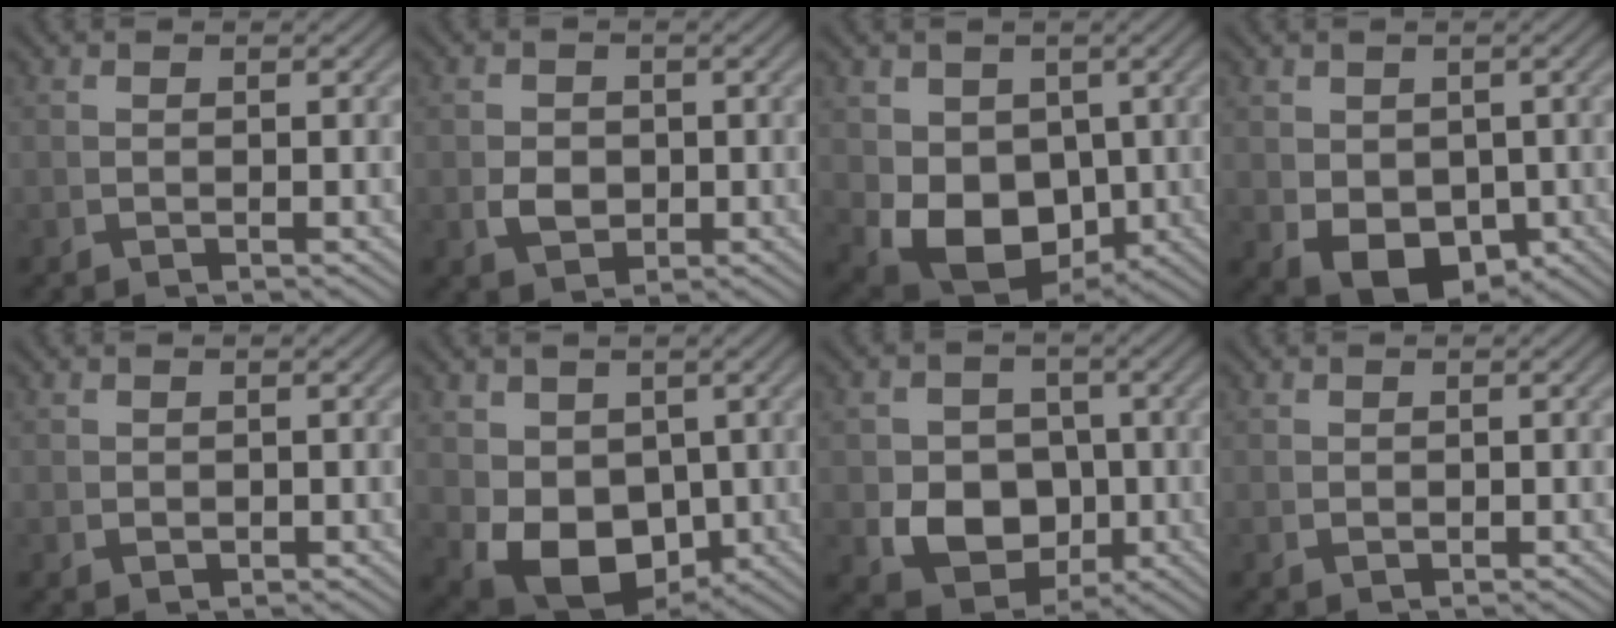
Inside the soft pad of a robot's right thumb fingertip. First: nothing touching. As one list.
[{"total": 3.2, "force": [-0.2, 2.5, 2.0], "torque": [-0.035, -0.013, 0.009]}, {"total": 11.5, "force": [-1.9, 8.5, 7.5], "torque": [-0.170, -0.079, 0.011]}, {"total": 7.0, "force": [-2.2, 4.8, 4.6], "torque": [-0.100, -0.046, -0.002]}, {"total": 1.2, "force": [0.3, 0.9, 0.7], "torque": [-0.018, -0.008, 0.015]}, {"total": 10.8, "force": [-2.3, 7.9, 7.0], "torque": [-0.164, -0.079, 0.007]}, {"total": 10.1, "force": [-1.0, 8.2, 5.9], "torque": [-0.121, -0.042, 0.001]}, {"total": 0.9, "force": [0.4, 0.6, 0.4], "torque": [-0.013, -0.006, 0.015]}]